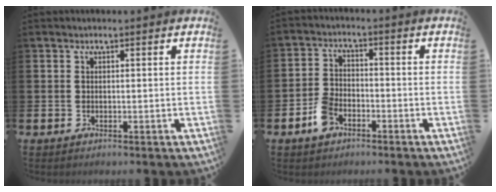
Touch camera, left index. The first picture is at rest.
{"total": 4.4, "force": [-2.7, 2.5, 2.4], "torque": [-0.052, 0.014, -0.050]}